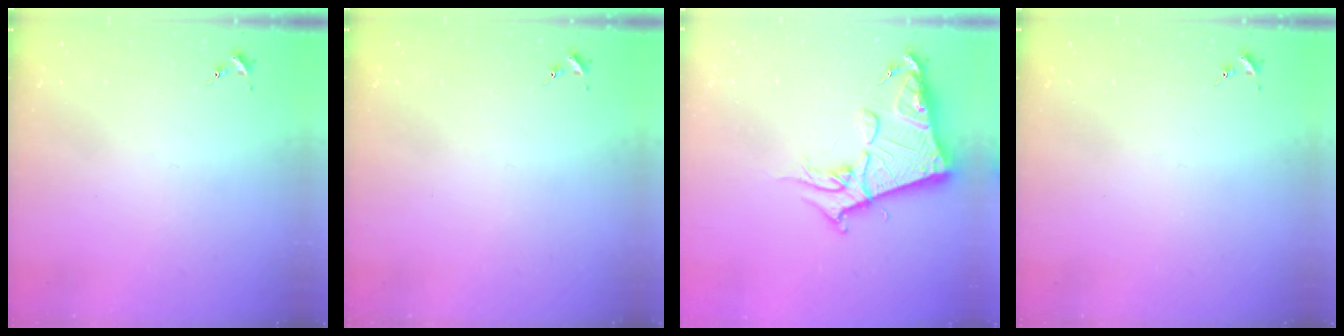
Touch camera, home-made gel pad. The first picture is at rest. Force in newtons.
{"total": 0.0}
{"total": 14.8, "press": 14.8, "slide": 1.5}
{"total": 0.0}